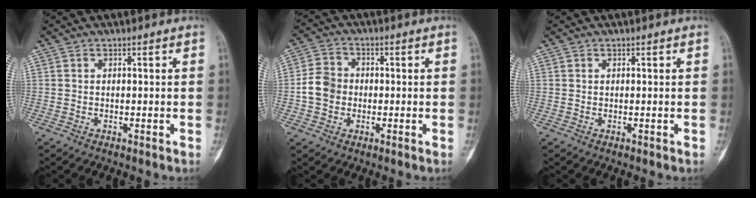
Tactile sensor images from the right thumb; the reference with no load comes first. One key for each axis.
{"total": 6.3, "fx": -0.8, "fy": 5.3, "fz": 3.1, "tx": -0.044, "ty": 0.016, "tz": -0.022}
{"total": 0.0}